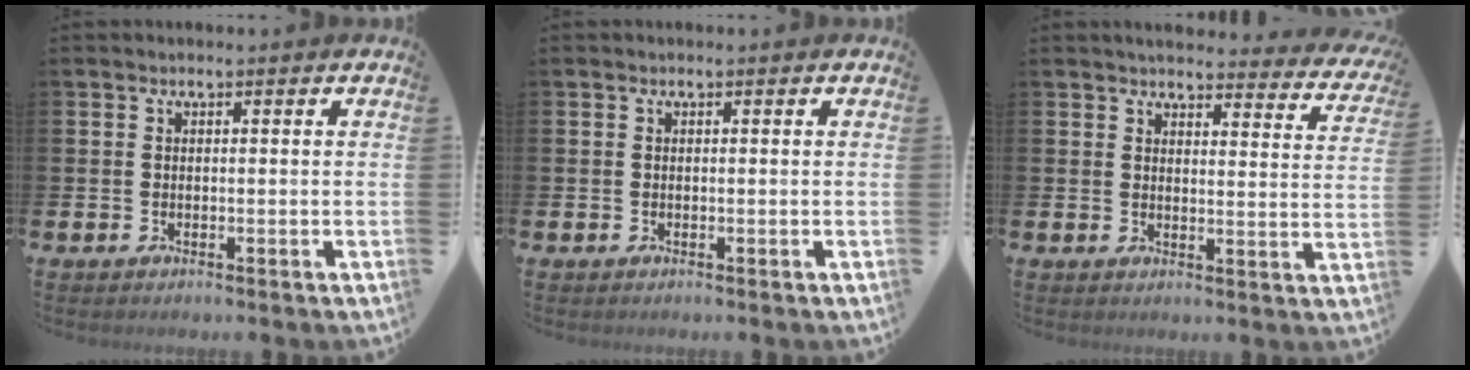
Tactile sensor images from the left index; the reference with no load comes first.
{"total": 0.0}
{"total": 3.7, "force": [3.6, 0.6, 0.5], "torque": [-0.012, -0.033, 0.058]}